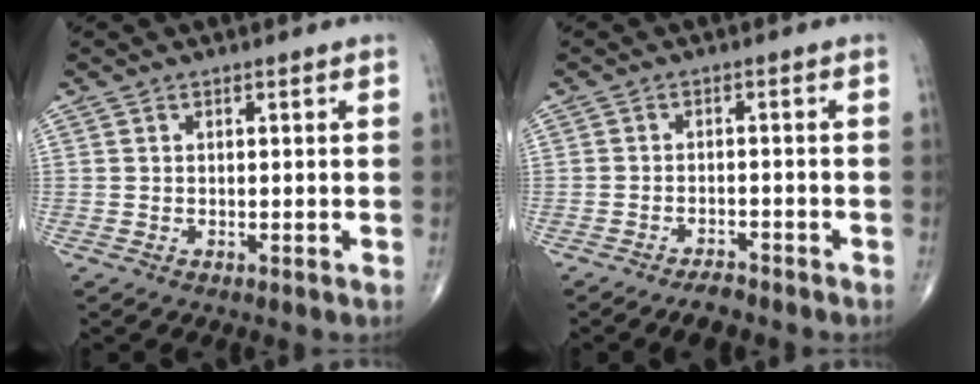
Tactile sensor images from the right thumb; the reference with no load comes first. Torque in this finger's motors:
{"motor_torque": [0.39, 0.29, -0.05, -0.14, -0.01]}